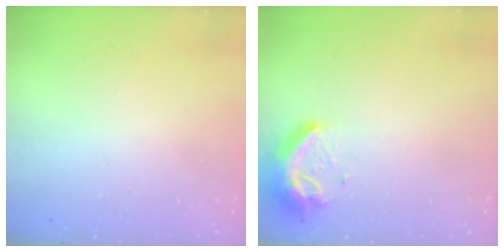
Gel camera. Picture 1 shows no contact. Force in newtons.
{"total": 10.1, "press": 10.1, "slide": 0.9}